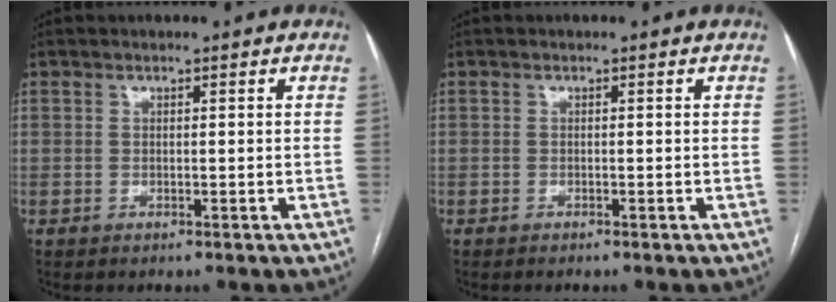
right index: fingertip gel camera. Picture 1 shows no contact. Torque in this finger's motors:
{"motor_torque": [0.06, -0.04, 0.03, 0.01]}